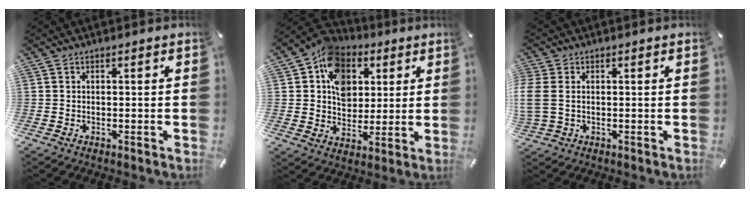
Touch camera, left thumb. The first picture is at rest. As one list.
[{"total": 12.3, "force": [4.2, 10.1, 5.7], "torque": [-0.098, -0.009, 0.081]}, {"total": 4.1, "force": [0.4, 3.0, 2.8], "torque": [-0.075, -0.002, 0.004]}]